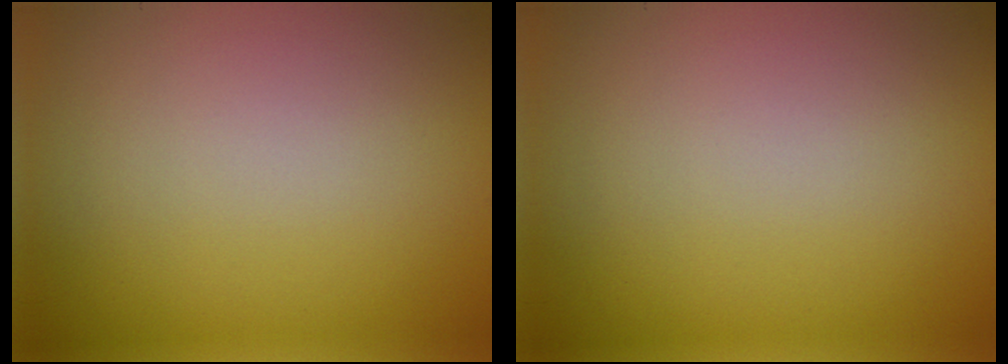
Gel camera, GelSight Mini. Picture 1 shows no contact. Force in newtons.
{"total": 0.0}